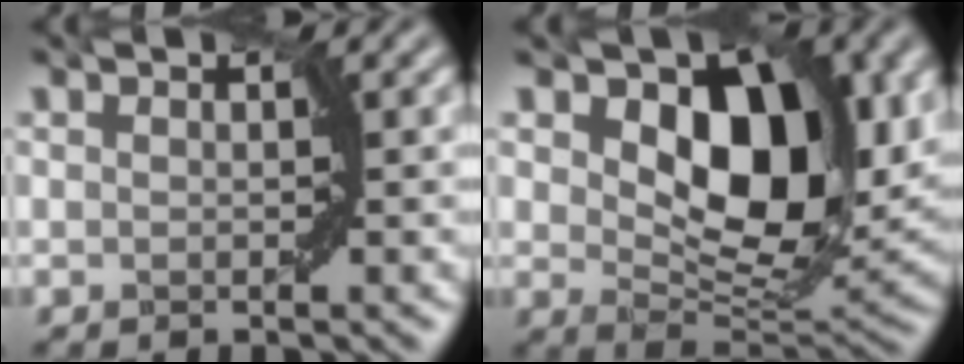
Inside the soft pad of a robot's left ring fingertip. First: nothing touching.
{"total": 9.9, "force": [3.1, 5.8, 7.4], "torque": [-0.114, -0.014, 0.051]}